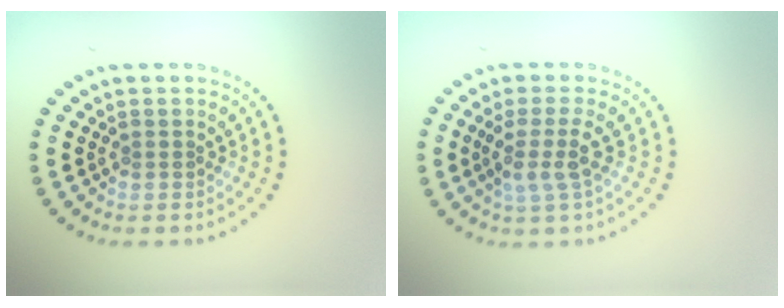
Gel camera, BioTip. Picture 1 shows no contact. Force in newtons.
{"total": 2.6, "press": 2.0, "slide": 1.6}